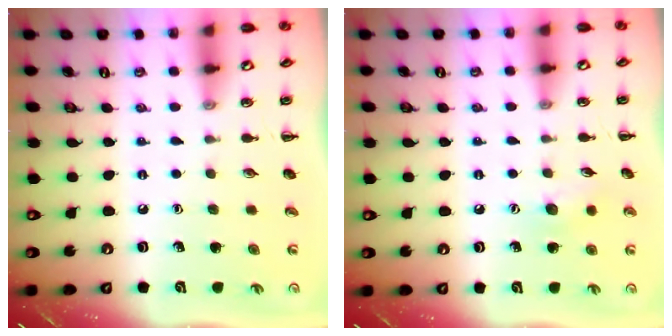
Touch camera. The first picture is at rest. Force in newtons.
{"total": 6.0, "press": 5.8, "slide": 1.2}